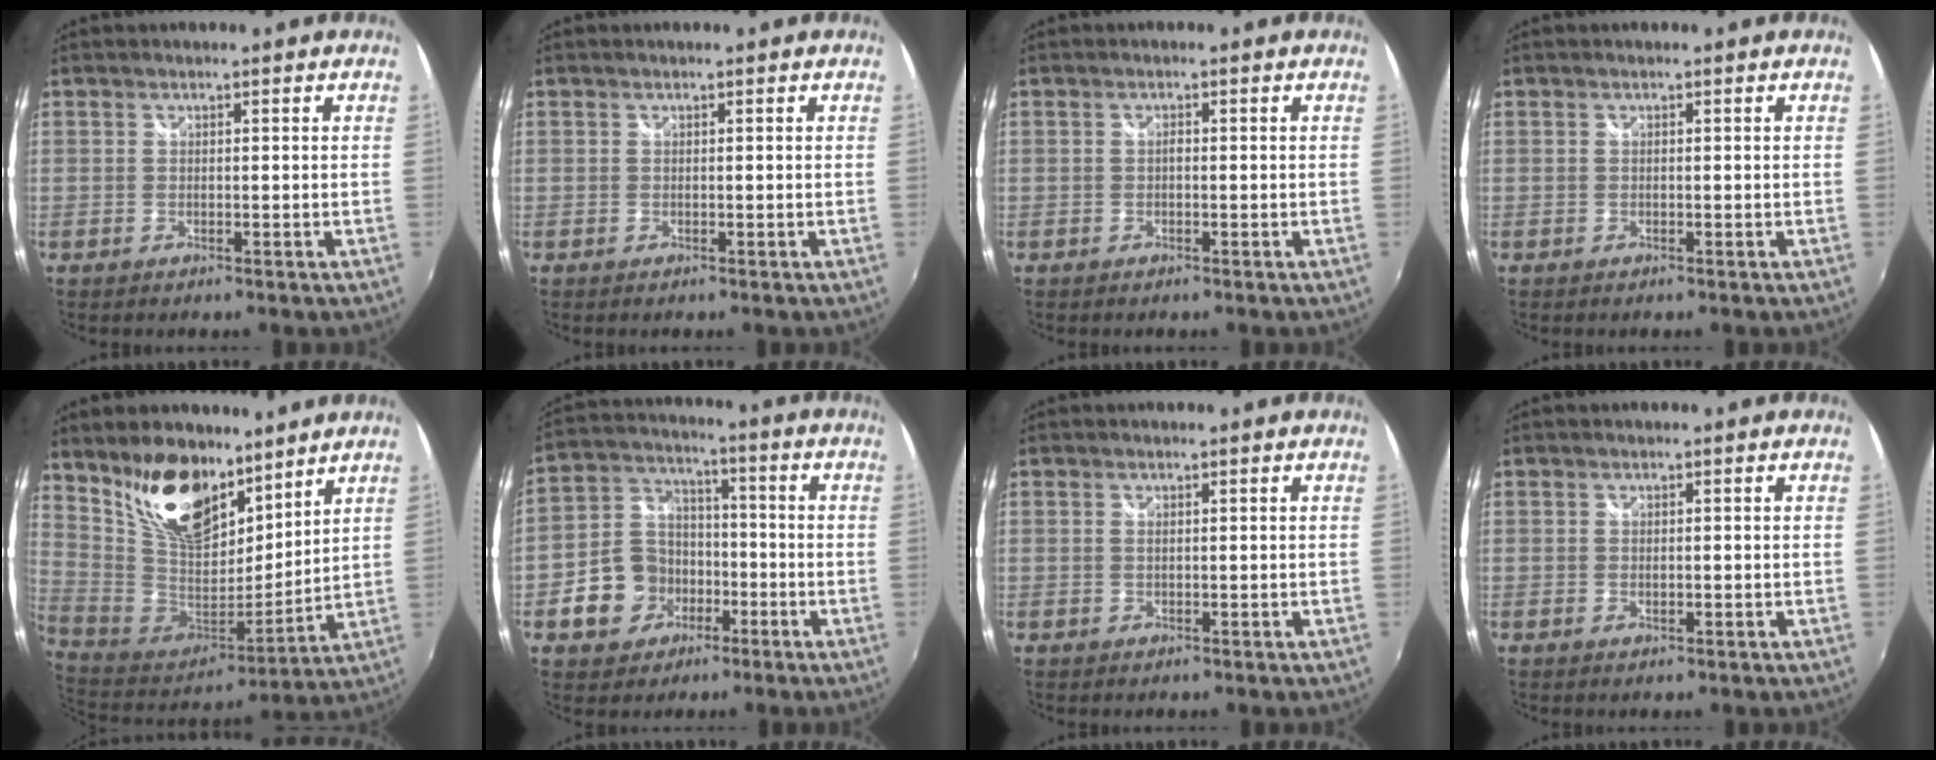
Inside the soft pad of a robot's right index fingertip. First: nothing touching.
{"total": 0.0}
{"total": 0.6, "force": [-0.2, 0.3, 0.5], "torque": [-0.009, 0.003, -0.005]}
{"total": 0.0}
{"total": 19.2, "force": [12.4, 9.8, 11.0], "torque": [-0.225, 0.010, 0.244]}
{"total": 11.2, "force": [-4.5, 9.5, 3.9], "torque": [-0.109, 0.035, -0.066]}
{"total": 0.7, "force": [0.2, 0.2, 0.6], "torque": [-0.012, 0.000, 0.003]}
{"total": 1.0, "force": [0.0, 0.5, 0.9], "torque": [-0.017, -0.001, -0.001]}